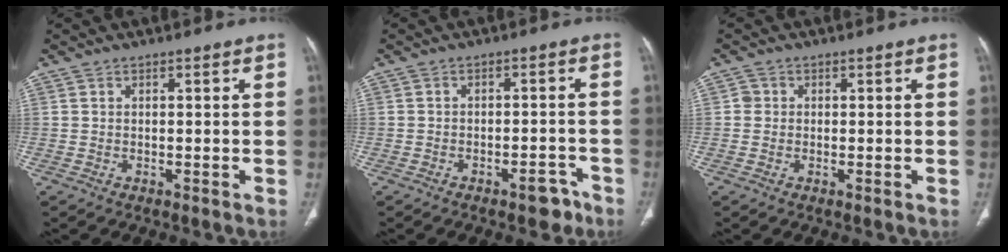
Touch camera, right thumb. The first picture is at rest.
{"total": 4.4, "force": [-3.0, 2.1, 2.4], "torque": [-0.014, 0.026, -0.035]}
{"total": 1.5, "force": [0.1, 1.4, 0.3], "torque": [0.002, 0.004, -0.001]}